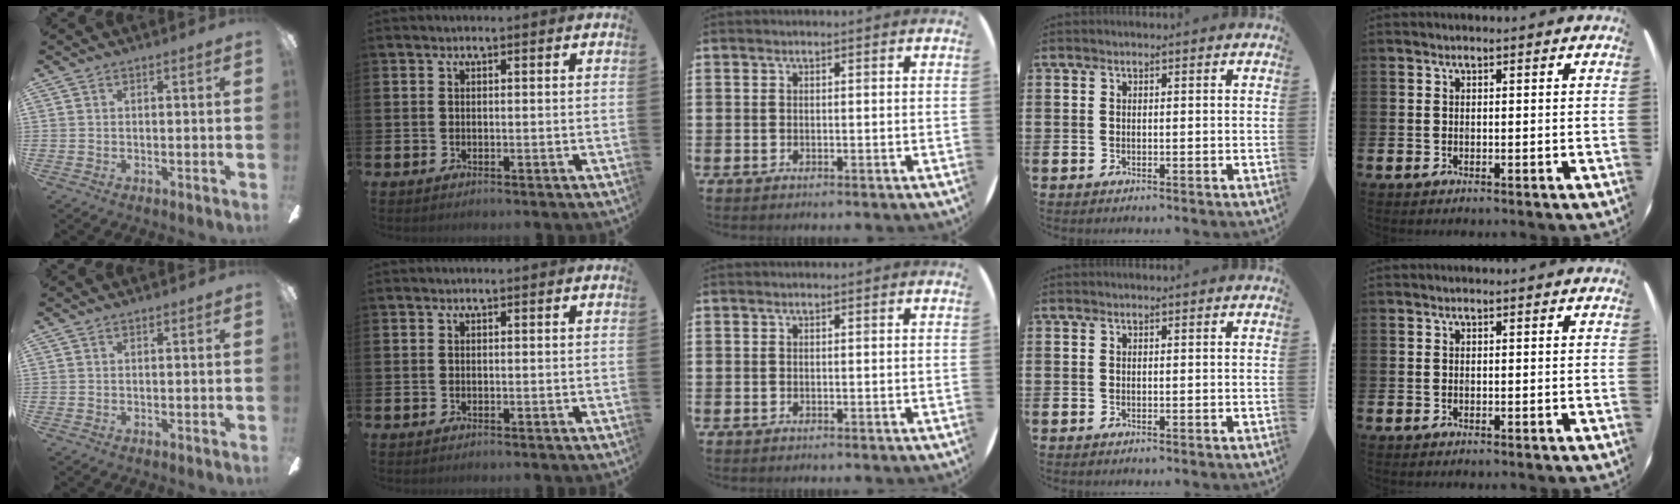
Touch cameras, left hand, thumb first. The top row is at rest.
{}